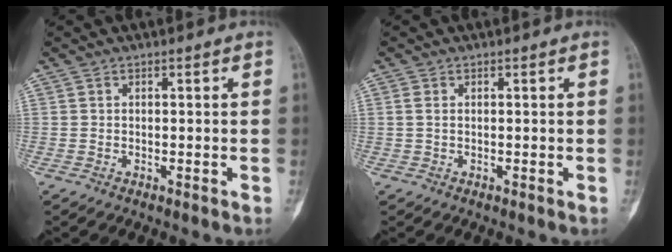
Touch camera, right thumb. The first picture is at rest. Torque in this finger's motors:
{"motor_torque": [-0.74, -0.07, 0.46, 0.00, -0.12]}